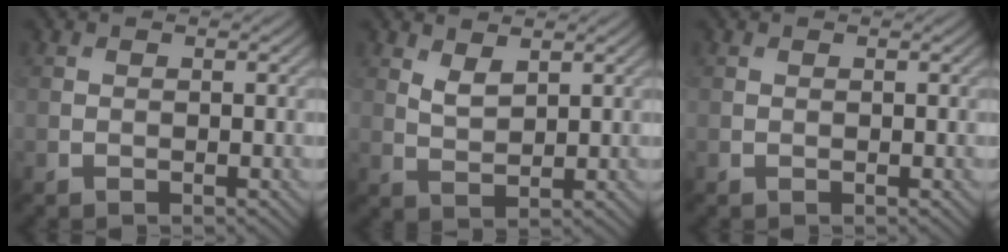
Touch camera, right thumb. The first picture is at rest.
{"total": 2.5, "force": [1.7, 1.0, 1.6], "torque": [-0.038, -0.006, 0.038]}
{"total": 0.0}